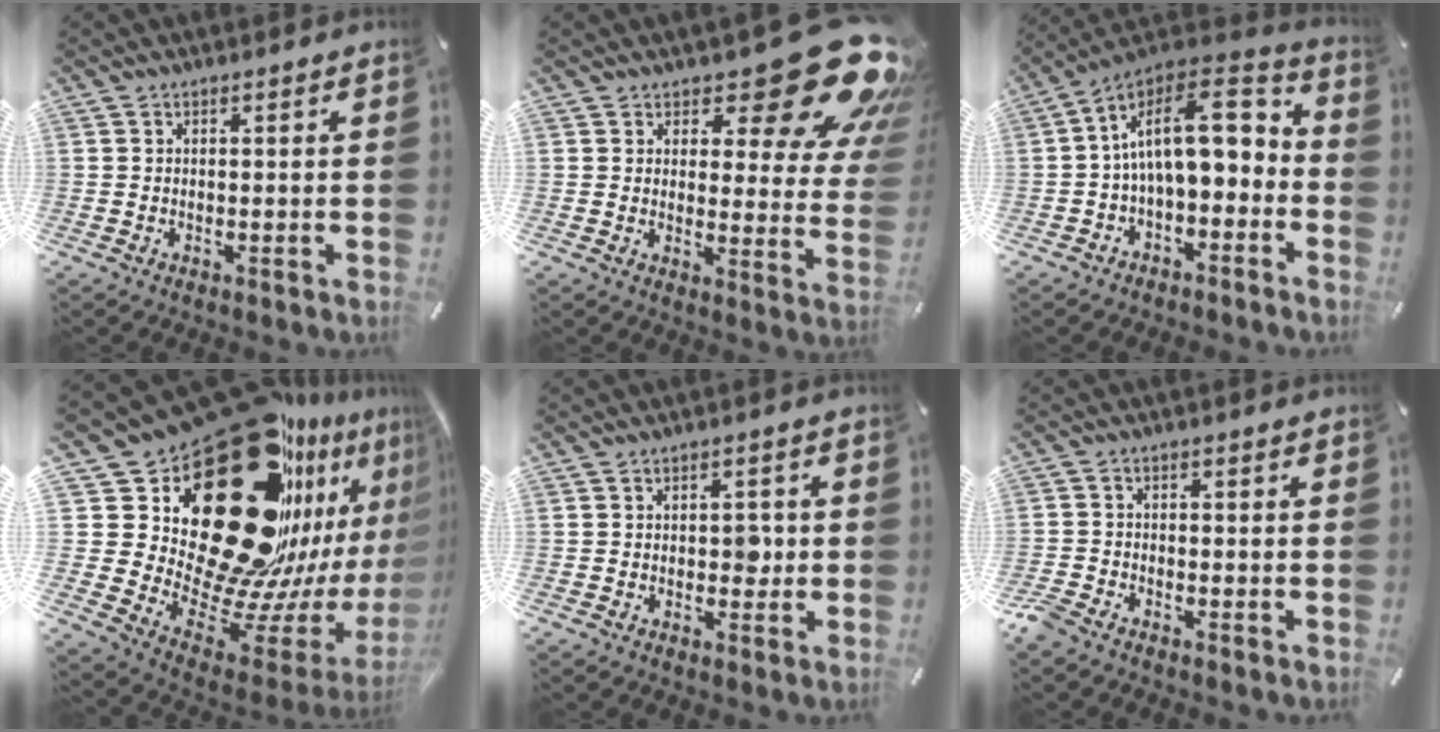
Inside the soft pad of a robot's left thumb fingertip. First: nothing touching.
{"total": 20.5, "force": [12.1, 7.8, 14.6], "torque": [-0.175, -0.086, 0.196]}
{"total": 16.7, "force": [1.8, 9.4, 13.7], "torque": [-0.228, -0.002, 0.031]}
{"total": 42.0, "force": [19.2, 23.0, 29.4], "torque": [-0.417, -0.244, 0.411]}
{"total": 3.3, "force": [0.0, 2.3, 2.4], "torque": [-0.021, -0.004, -0.007]}
{"total": 2.6, "force": [-2.2, 1.1, 0.9], "torque": [-0.028, 0.007, -0.046]}